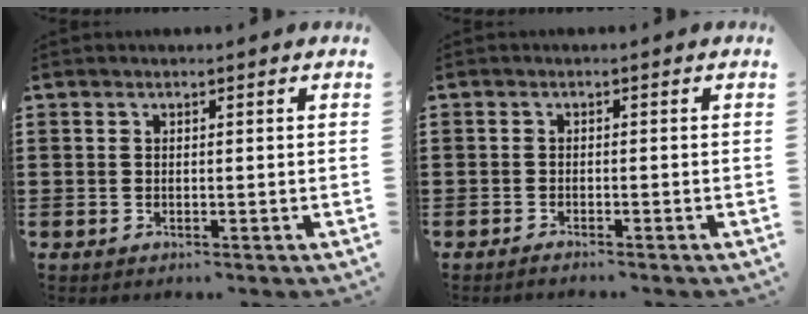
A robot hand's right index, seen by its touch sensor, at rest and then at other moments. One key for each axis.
{"total": 1.0, "fx": -1.0, "fy": -0.1, "fz": 0.1, "tx": -0.004, "ty": 0.000, "tz": -0.020}